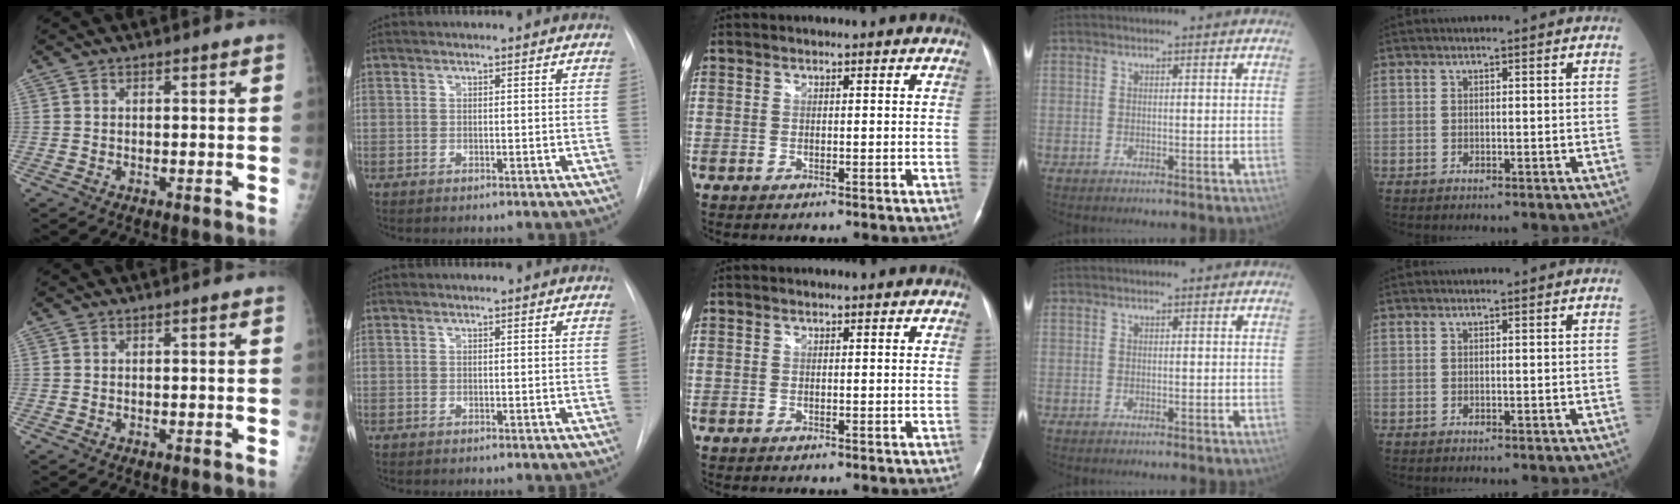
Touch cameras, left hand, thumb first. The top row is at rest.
{}